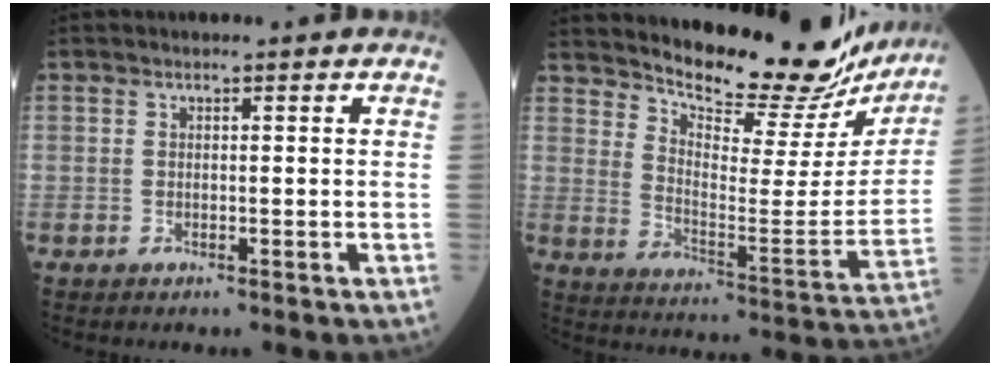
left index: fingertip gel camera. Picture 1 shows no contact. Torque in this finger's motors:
{"motor_torque": [0.23, -0.40, 0.52, 0.09]}